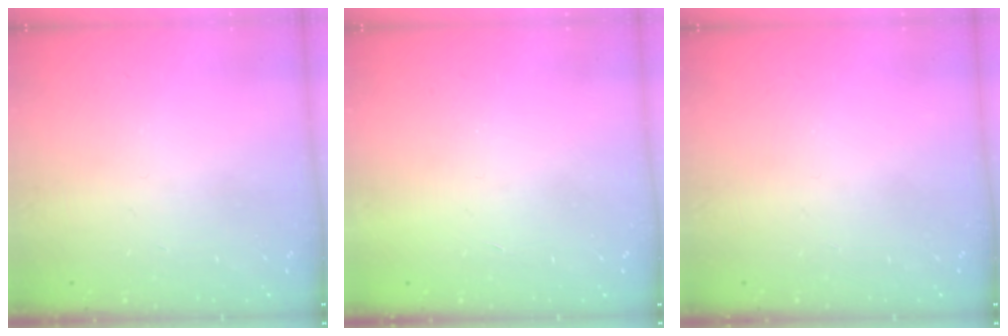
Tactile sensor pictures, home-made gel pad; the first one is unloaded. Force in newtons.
{"total": 1.7, "press": 1.7, "slide": 0.1}
{"total": 0.0}